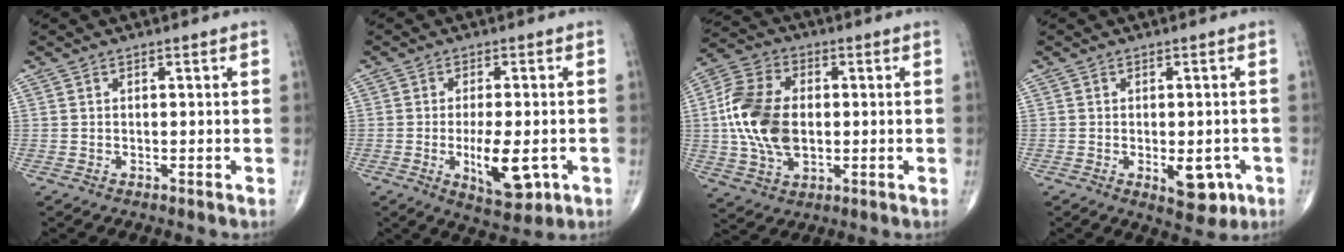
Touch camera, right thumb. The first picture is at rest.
{"total": 9.7, "force": [-2.5, 3.8, 8.6], "torque": [-0.133, -0.011, -0.031]}
{"total": 15.3, "force": [0.1, 9.8, 11.7], "torque": [-0.233, 0.011, 0.001]}
{"total": 6.6, "force": [-2.1, 3.3, 5.4], "torque": [-0.050, -0.002, -0.017]}